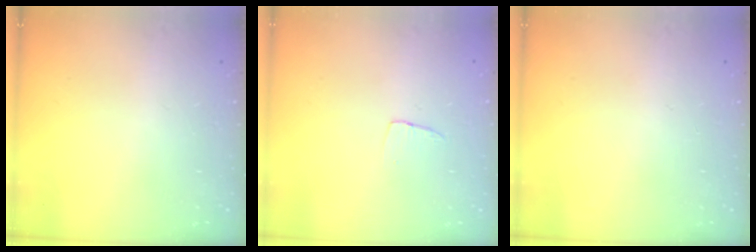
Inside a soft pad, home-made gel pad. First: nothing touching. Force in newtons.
{"total": 2.9, "press": 2.9, "slide": 0.1}
{"total": 0.0}